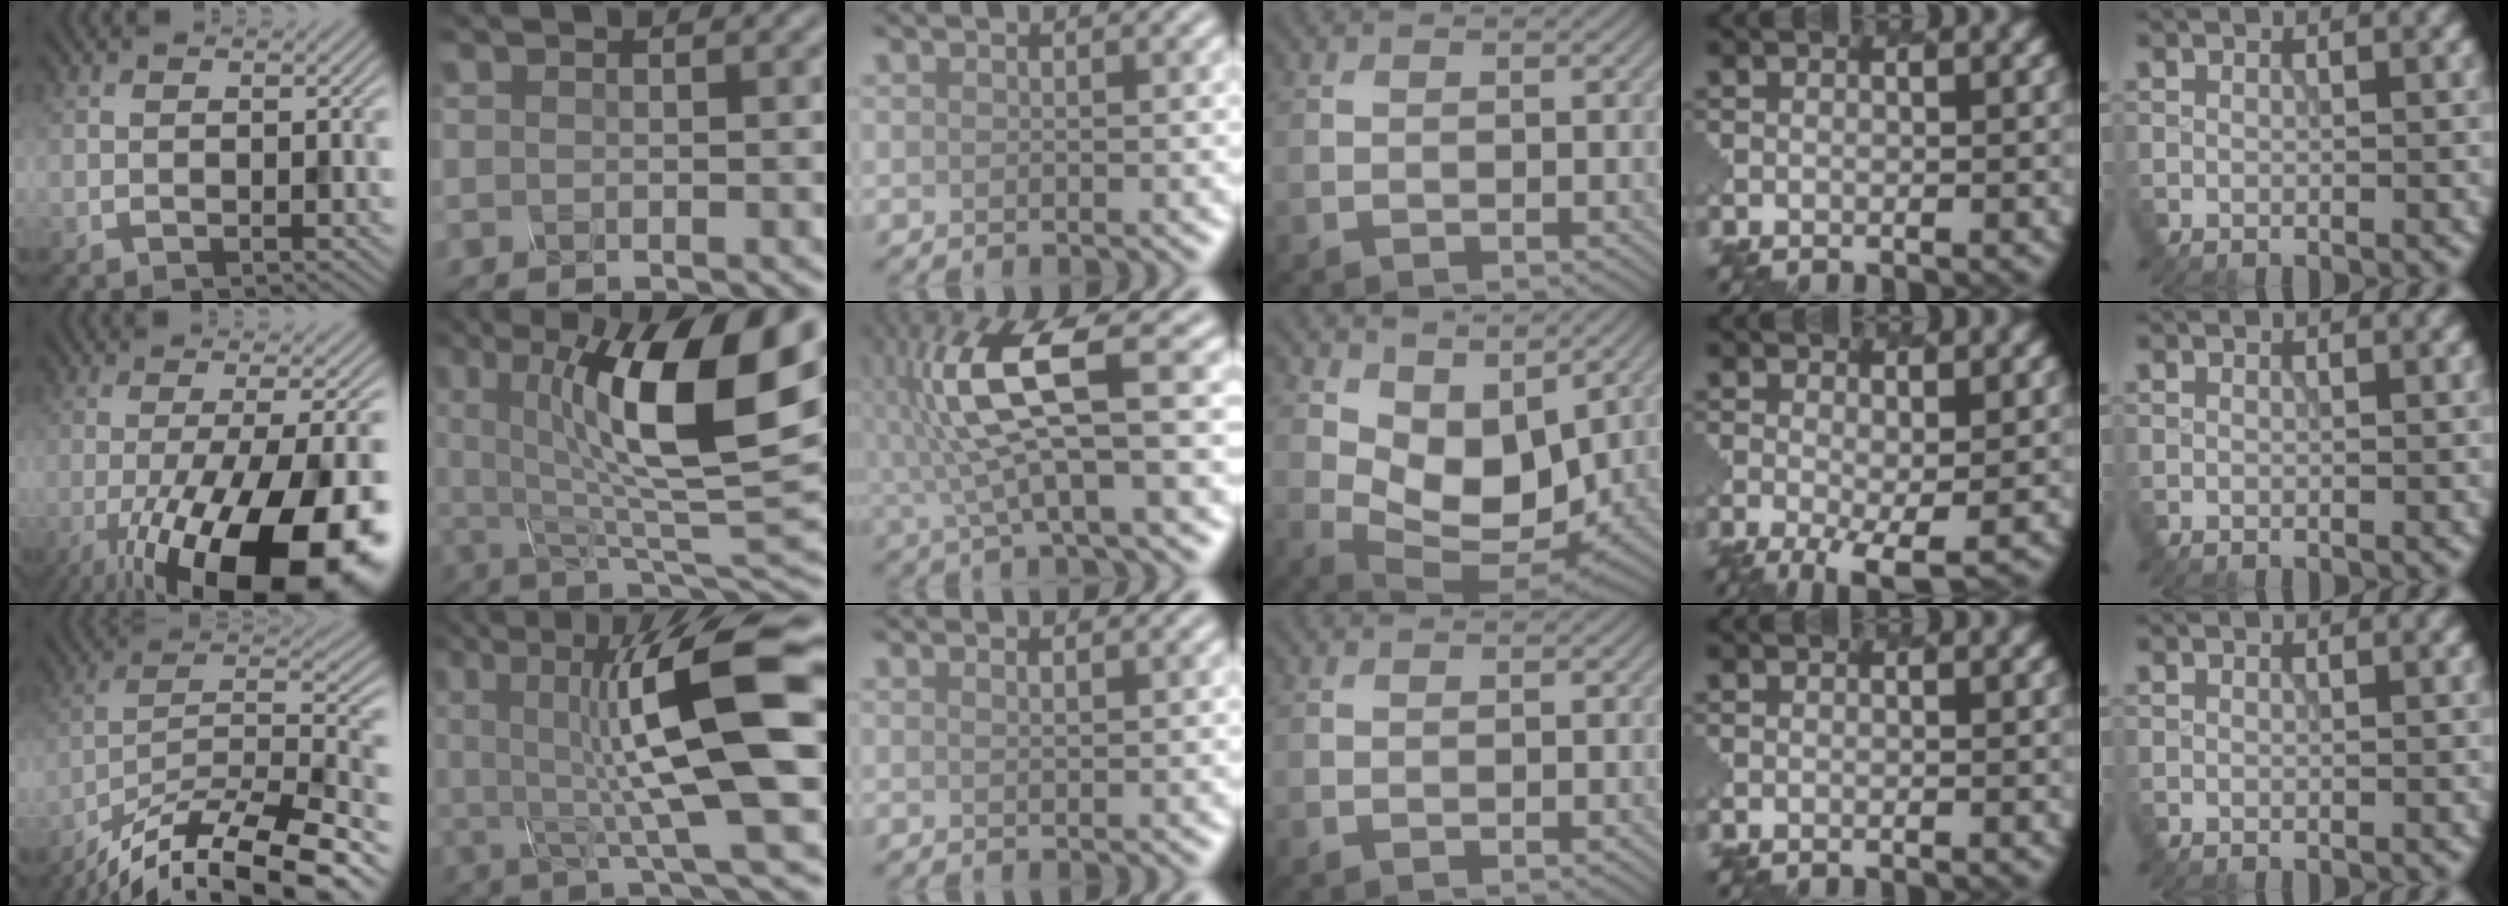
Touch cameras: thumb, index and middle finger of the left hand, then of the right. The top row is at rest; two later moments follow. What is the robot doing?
{"motion": "screw", "object": "spray bottle"}